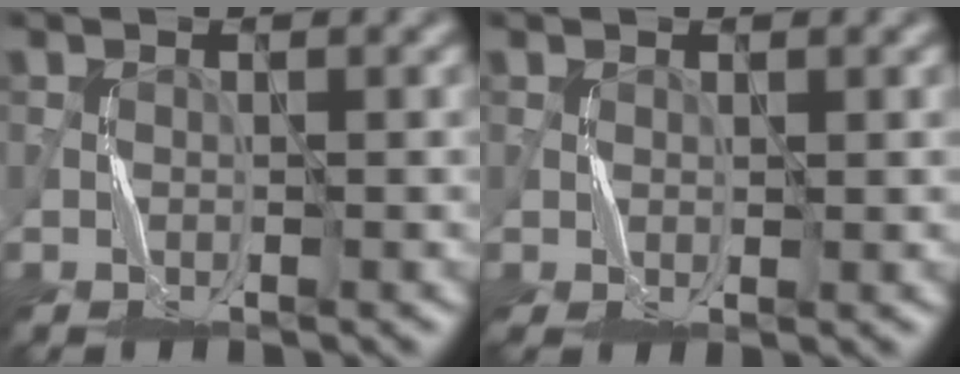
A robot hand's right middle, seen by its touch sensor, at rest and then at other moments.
{"total": 1.0, "force": [0.4, 0.4, 0.9], "torque": [-0.023, -0.001, 0.010]}